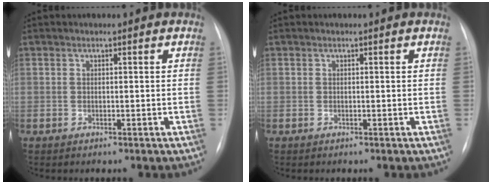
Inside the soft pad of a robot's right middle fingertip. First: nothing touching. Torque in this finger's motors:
{"motor_torque": [0.00, 0.00, 0.00, 0.00]}